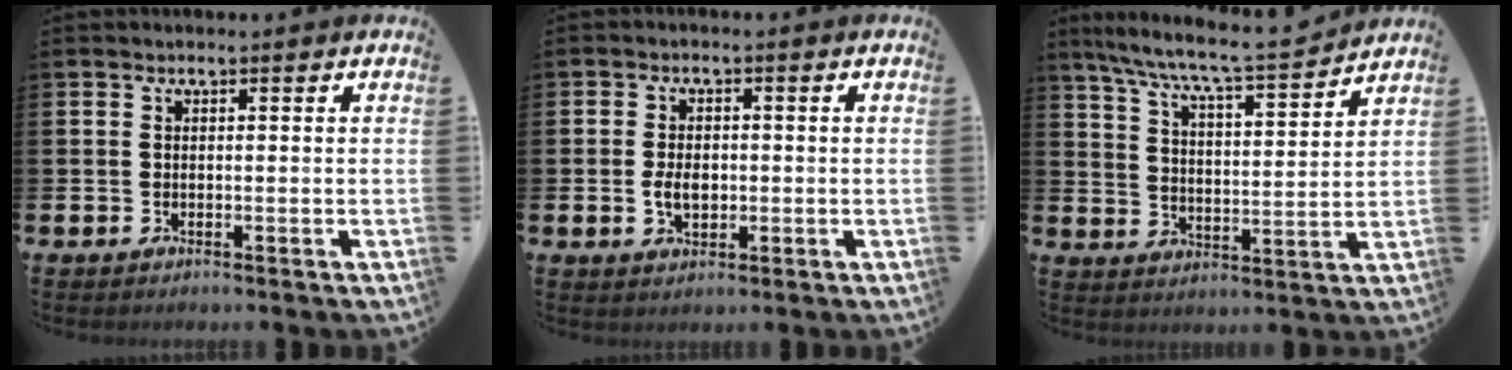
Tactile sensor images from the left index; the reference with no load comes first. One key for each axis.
{"total": 3.3, "fx": -0.3, "fy": 2.2, "fz": 2.5, "tx": -0.033, "ty": -0.001, "tz": -0.009}
{"total": 7.9, "fx": 7.4, "fy": 0.1, "fz": 2.8, "tx": -0.088, "ty": -0.054, "tz": 0.126}